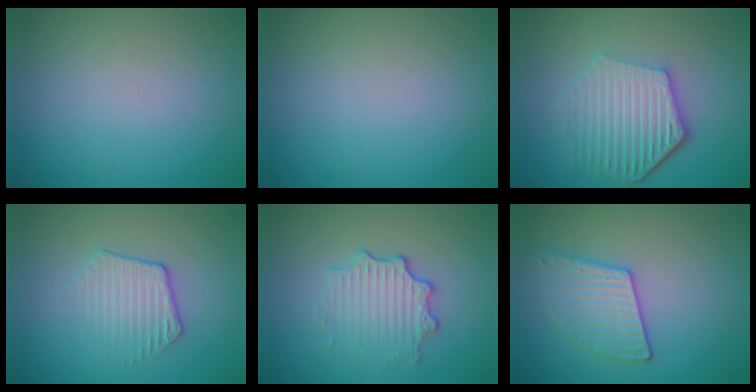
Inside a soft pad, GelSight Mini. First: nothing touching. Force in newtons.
{"total": 0.0}
{"total": 6.0, "press": 4.5, "slide": 3.9}
{"total": 2.3, "press": 1.8, "slide": 1.4}
{"total": 3.5, "press": 2.7, "slide": 2.2}
{"total": 3.0, "press": 2.9, "slide": 0.7}